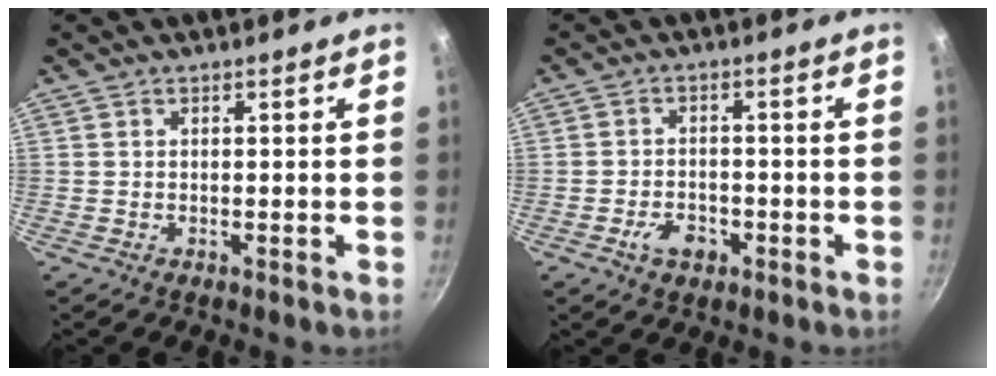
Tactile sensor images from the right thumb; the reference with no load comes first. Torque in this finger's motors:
{"motor_torque": [0.25, -0.07, -0.19, -0.02, 0.02]}